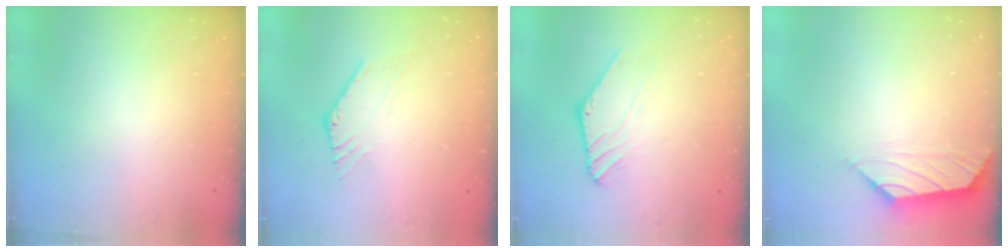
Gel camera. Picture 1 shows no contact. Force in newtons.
{"total": 0.0}
{"total": 0.0}
{"total": 0.9, "press": 0.7, "slide": 0.5}